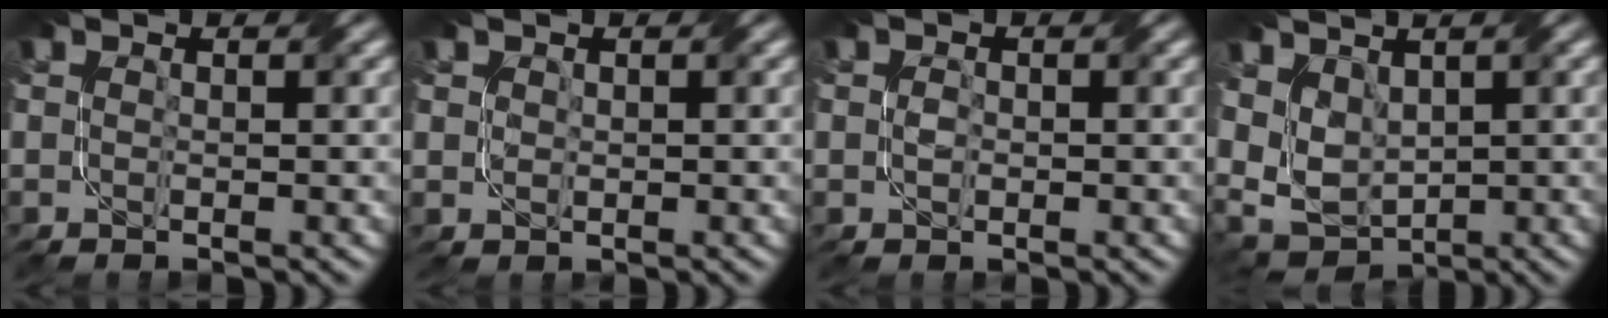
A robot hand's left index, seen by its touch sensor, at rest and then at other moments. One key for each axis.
{"total": 0.7, "fx": 0.1, "fy": 0.7, "fz": 0.1, "tx": -0.007, "ty": -0.004, "tz": 0.007}
{"total": 0.9, "fx": -0.8, "fy": 0.3, "fz": 0.3, "tx": -0.005, "ty": -0.003, "tz": -0.017}
{"total": 5.8, "fx": 2.1, "fy": 3.7, "fz": 4.0, "tx": -0.099, "ty": 0.004, "tz": 0.035}